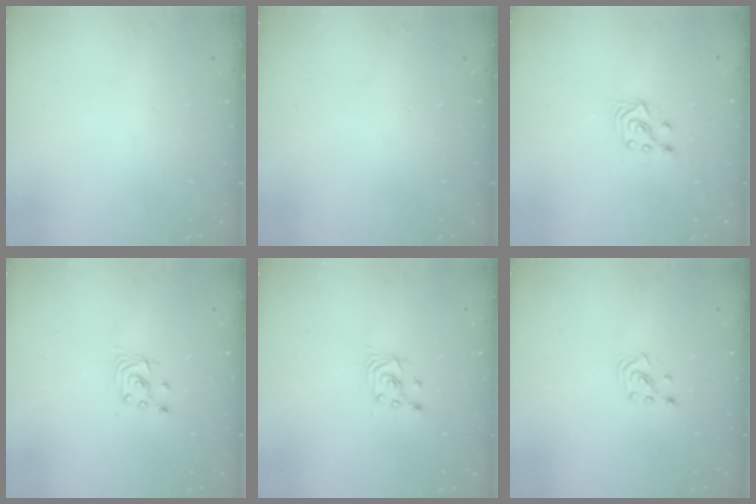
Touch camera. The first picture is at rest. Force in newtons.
{"total": 0.0}
{"total": 4.0, "press": 3.8, "slide": 1.1}
{"total": 2.8, "press": 2.8, "slide": 0.2}
{"total": 2.5, "press": 2.5, "slide": 0.2}
{"total": 2.5, "press": 2.4, "slide": 0.8}